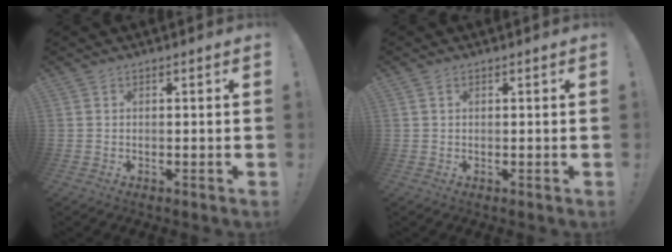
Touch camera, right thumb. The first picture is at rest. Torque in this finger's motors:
{"motor_torque": [-0.08, -0.07, -0.19, 0.11, 0.07]}